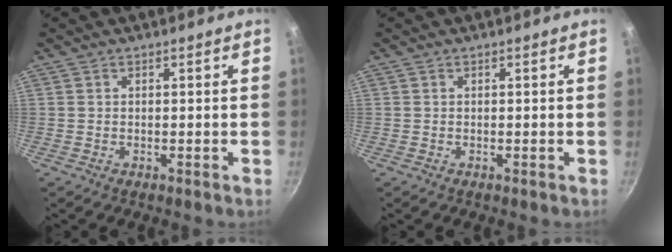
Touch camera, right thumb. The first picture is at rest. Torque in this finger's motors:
{"motor_torque": [-0.01, 0.00, 0.05, 0.01, 0.00]}